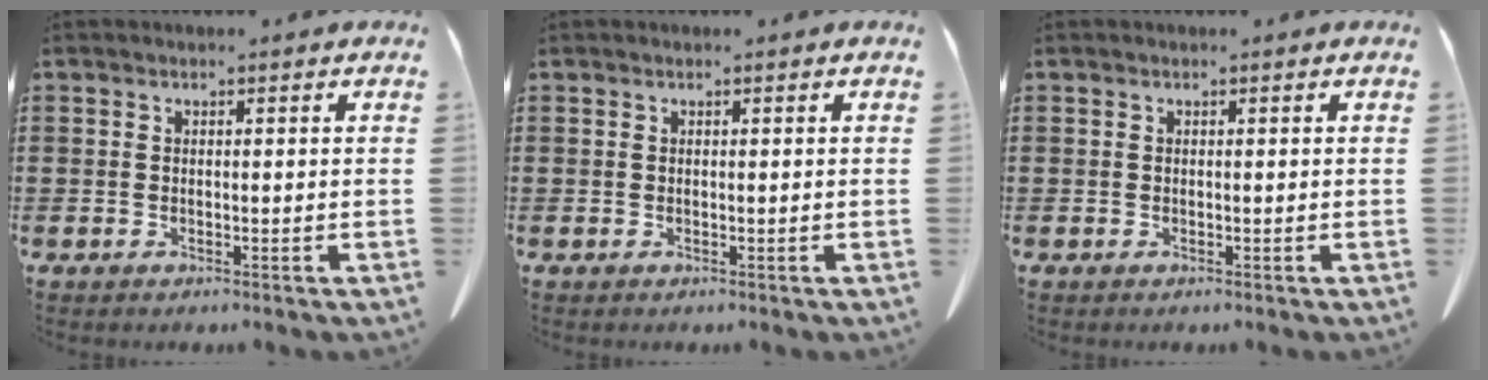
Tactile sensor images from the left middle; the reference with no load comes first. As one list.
[{"total": 0.0}, {"total": 0.0}]